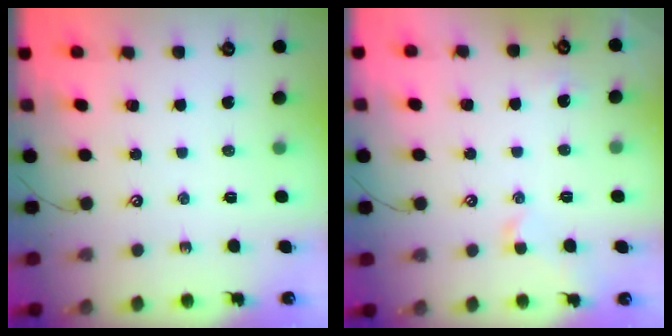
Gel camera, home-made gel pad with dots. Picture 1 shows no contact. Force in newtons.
{"total": 2.3, "press": 2.2, "slide": 0.7}